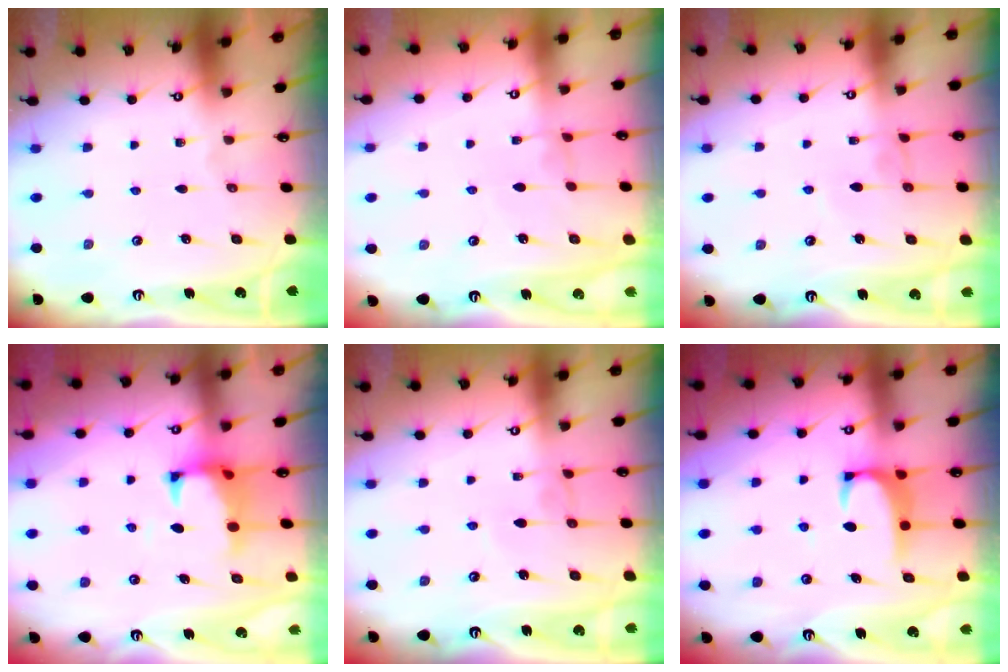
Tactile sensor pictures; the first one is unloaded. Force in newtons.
{"total": 2.4, "press": 2.4, "slide": 0.3}
{"total": 1.0, "press": 1.0, "slide": 0.2}
{"total": 1.2, "press": 0.5, "slide": 1.0}
{"total": 1.0, "press": 1.0, "slide": 0.2}
{"total": 2.1, "press": 2.1, "slide": 0.3}